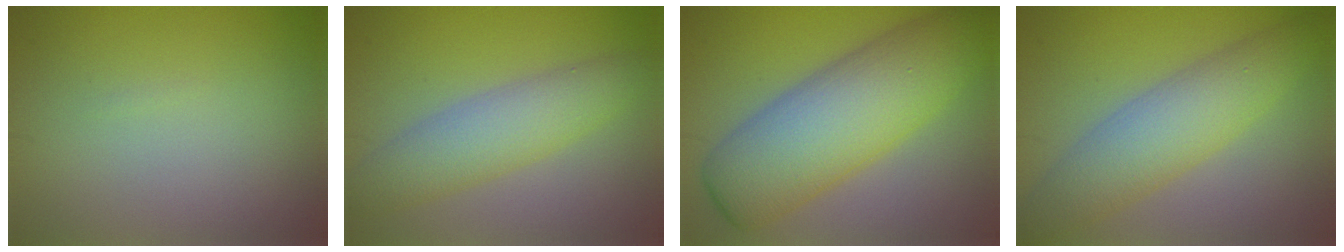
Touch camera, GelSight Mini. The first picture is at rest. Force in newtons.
{"total": 5.0, "press": 5.0, "slide": 0.1}
{"total": 10.5, "press": 10.5, "slide": 0.2}
{"total": 6.2, "press": 6.2, "slide": 0.1}